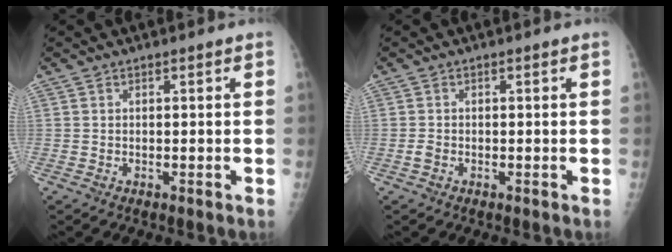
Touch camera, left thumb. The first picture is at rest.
{"total": 1.1, "force": [-0.6, 0.7, 0.5], "torque": [-0.011, 0.000, -0.013]}